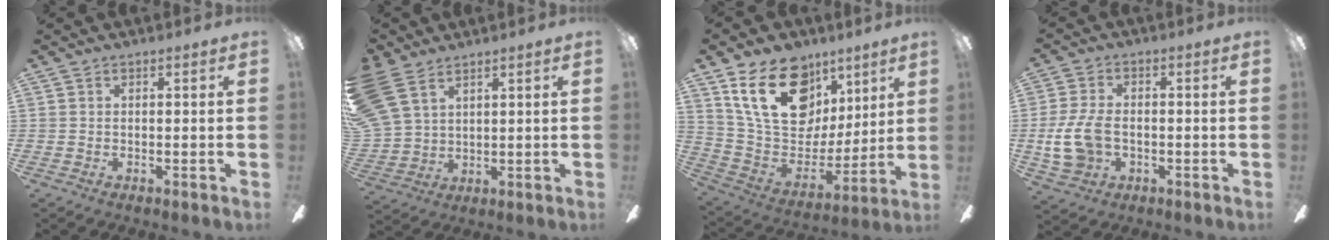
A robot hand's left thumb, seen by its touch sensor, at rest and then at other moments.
{"total": 11.3, "force": [7.1, 6.6, 5.8], "torque": [-0.150, -0.014, 0.143]}
{"total": 23.9, "force": [12.2, 15.5, 13.4], "torque": [-0.238, -0.051, 0.222]}
{"total": 10.1, "force": [-1.6, 7.0, 7.2], "torque": [-0.156, 0.012, -0.024]}